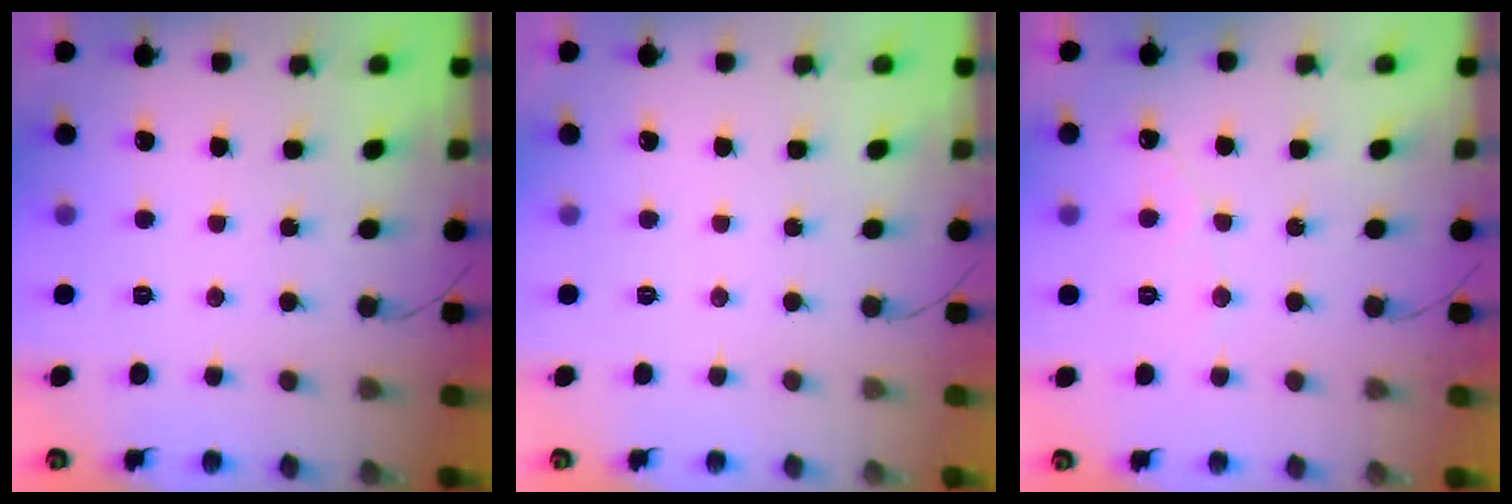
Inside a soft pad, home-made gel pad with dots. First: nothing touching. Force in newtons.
{"total": 0.0}
{"total": 2.8, "press": 2.8, "slide": 0.2}